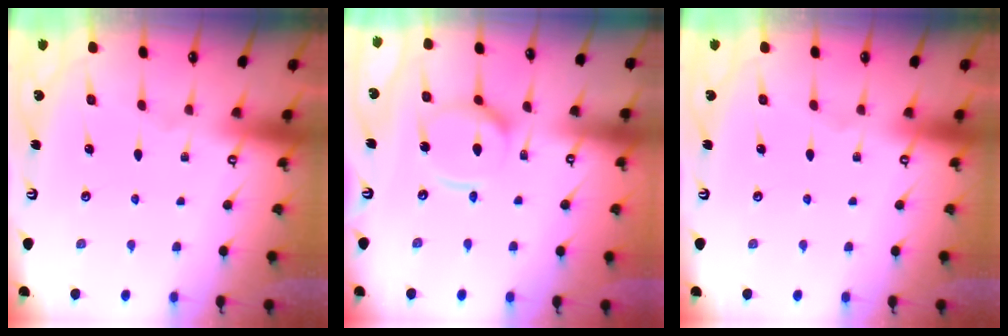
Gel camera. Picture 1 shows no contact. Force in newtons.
{"total": 12.1, "press": 12.0, "slide": 1.4}
{"total": 0.0}